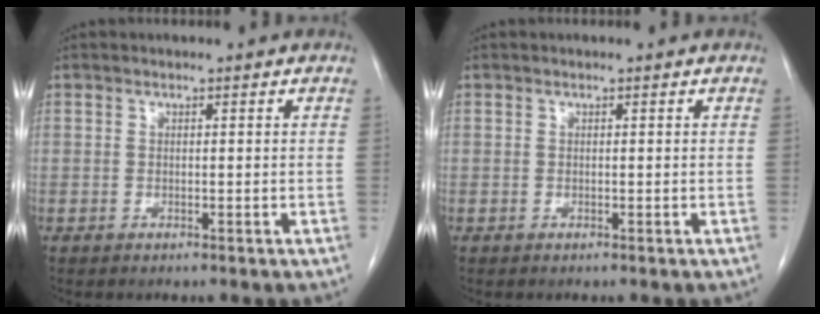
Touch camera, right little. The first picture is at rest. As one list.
[{"total": 0.0}]